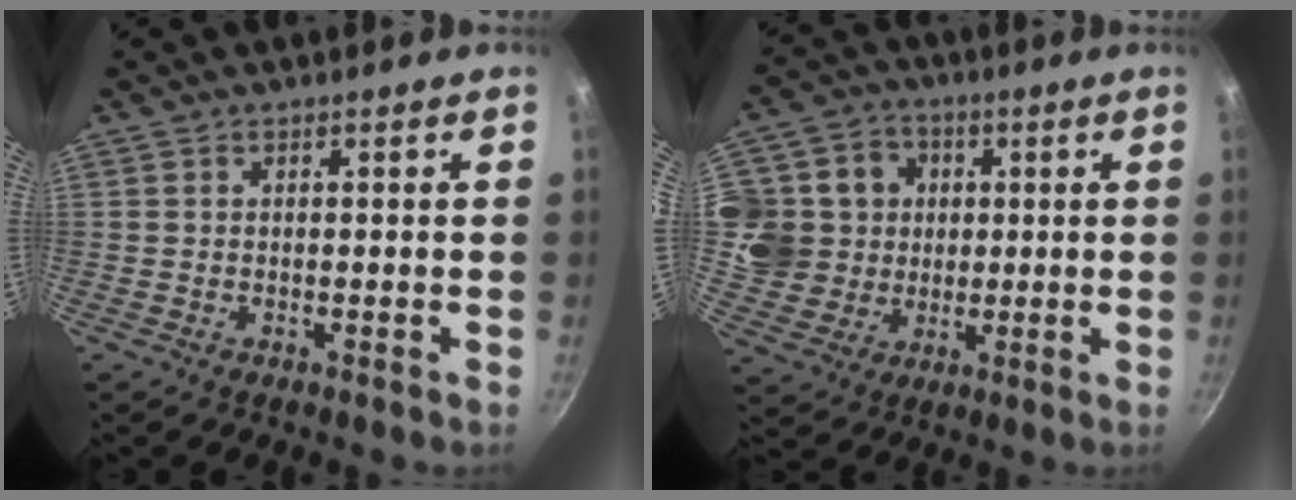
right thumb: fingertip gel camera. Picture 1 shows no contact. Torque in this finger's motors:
{"motor_torque": [0.22, 0.44, 0.12, 0.11, 0.07]}